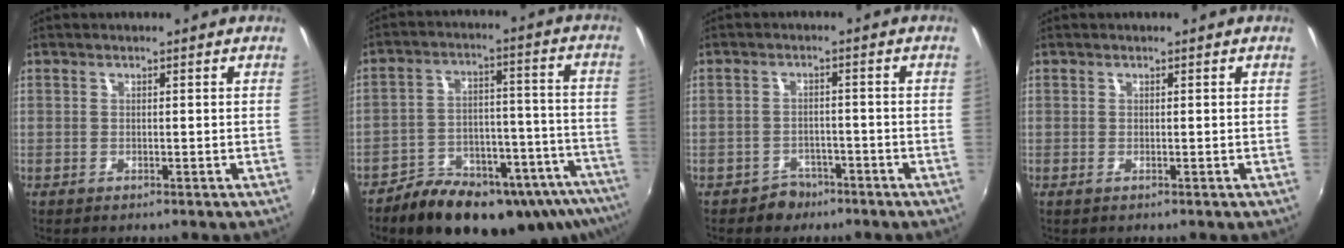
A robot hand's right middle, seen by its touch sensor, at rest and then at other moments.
{"total": 24.7, "force": [-18.1, 10.7, 12.9], "torque": [-0.204, 0.002, -0.229]}
{"total": 4.1, "force": [-2.9, 2.9, 0.2], "torque": [-0.013, 0.010, -0.043]}
{"total": 0.0}